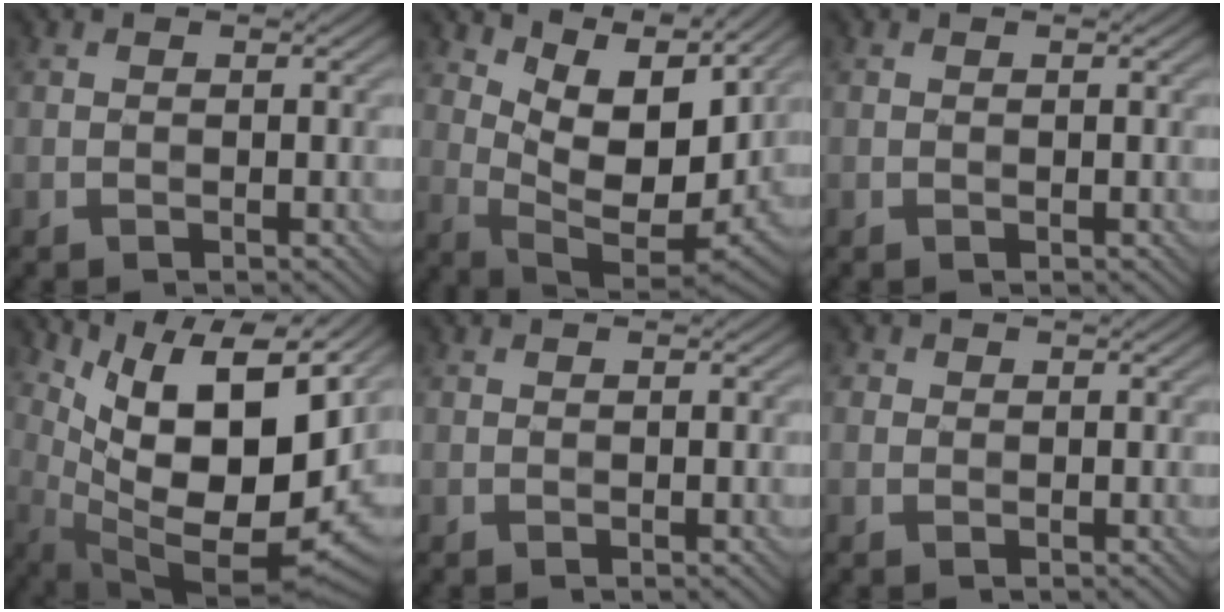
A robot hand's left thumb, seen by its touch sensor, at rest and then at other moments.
{"total": 11.6, "force": [6.4, 5.2, 8.2], "torque": [-0.169, -0.002, 0.122]}
{"total": 0.0}
{"total": 16.1, "force": [5.9, 6.4, 13.5], "torque": [-0.237, 0.018, 0.117]}
{"total": 0.0}
{"total": 1.2, "force": [0.4, 1.1, 0.3], "torque": [-0.005, 0.000, 0.004]}